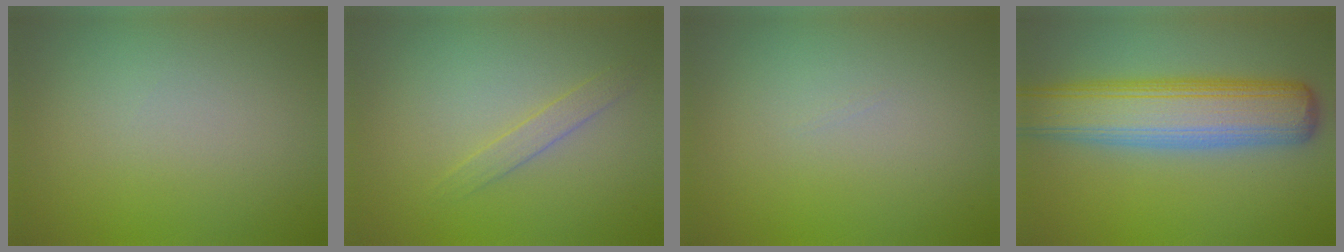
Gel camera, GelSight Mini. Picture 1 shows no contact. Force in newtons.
{"total": 1.2, "press": 1.2, "slide": 0.0}
{"total": 0.0}
{"total": 8.8, "press": 8.8, "slide": 0.4}